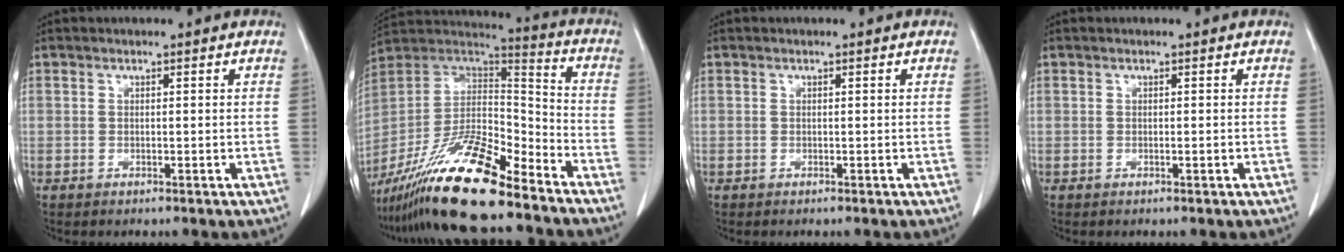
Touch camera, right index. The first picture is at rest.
{"total": 21.1, "force": [-15.7, 3.8, 13.6], "torque": [-0.269, -0.010, -0.287]}
{"total": 0.0}
{"total": 0.5, "force": [-0.1, 0.1, 0.5], "torque": [-0.008, 0.001, -0.001]}